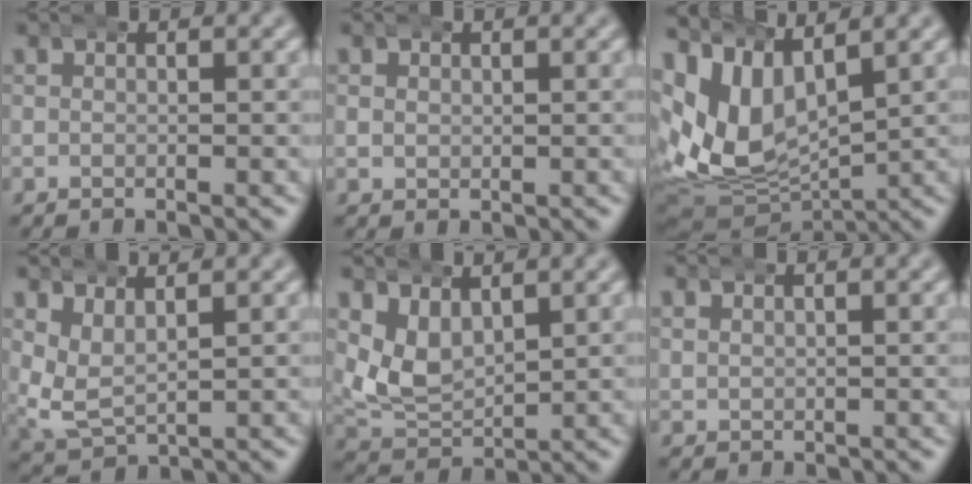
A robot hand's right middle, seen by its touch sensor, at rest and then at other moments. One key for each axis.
{"total": 1.0, "fx": 0.5, "fy": 0.8, "fz": 0.2, "tx": -0.012, "ty": -0.006, "tz": 0.014}
{"total": 11.5, "fx": 1.2, "fy": 8.8, "fz": 7.3, "tx": -0.168, "ty": -0.027, "tz": 0.029}
{"total": 4.7, "fx": 1.8, "fy": 3.5, "fz": 2.6, "tx": -0.083, "ty": -0.024, "tz": 0.044}
{"total": 5.8, "fx": 1.9, "fy": 4.5, "fz": 3.1, "tx": -0.090, "ty": -0.018, "tz": 0.041}
{"total": 0.9, "fx": 0.7, "fy": 0.6, "fz": 0.2, "tx": -0.010, "ty": -0.002, "tz": 0.018}